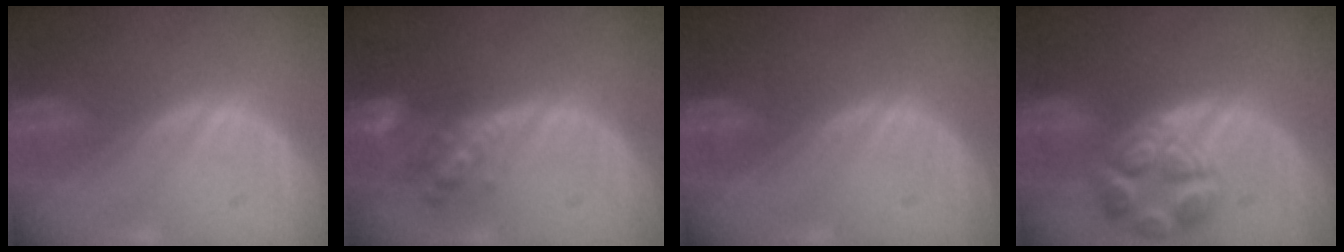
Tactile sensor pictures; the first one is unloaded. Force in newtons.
{"total": 5.9, "press": 5.3, "slide": 2.6}
{"total": 0.0}
{"total": 7.8, "press": 6.9, "slide": 3.6}